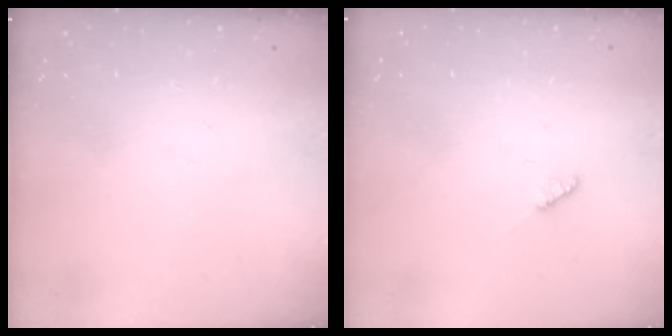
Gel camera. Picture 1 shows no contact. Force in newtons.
{"total": 2.2, "press": 2.2, "slide": 0.3}